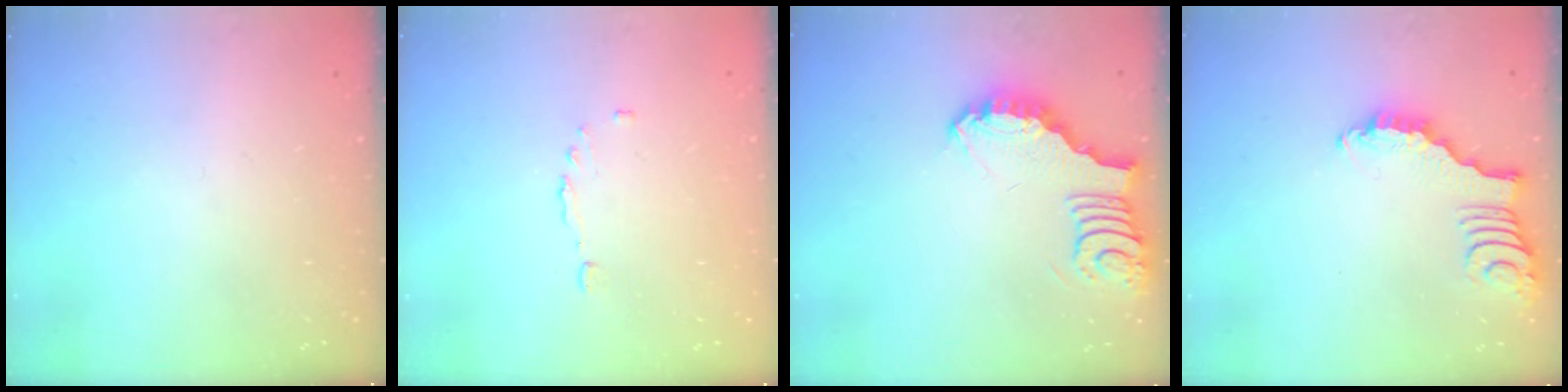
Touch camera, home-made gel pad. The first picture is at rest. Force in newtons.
{"total": 2.7, "press": 2.6, "slide": 0.8}
{"total": 3.8, "press": 3.8, "slide": 0.3}
{"total": 2.3, "press": 2.3, "slide": 0.3}